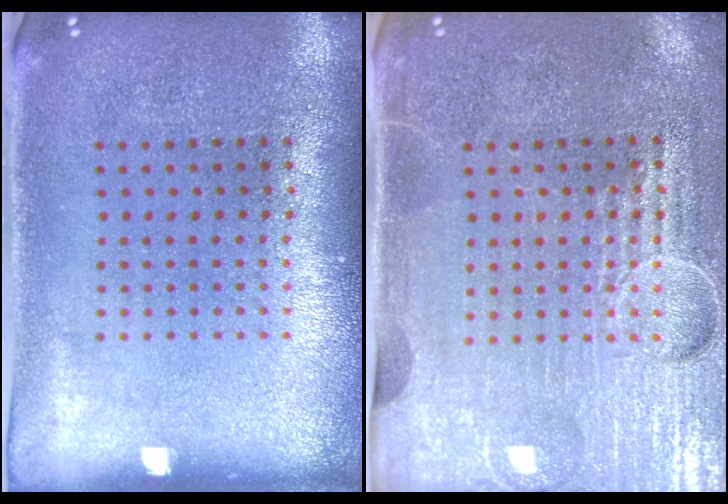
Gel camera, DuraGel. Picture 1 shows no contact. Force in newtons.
{"total": 4.3, "press": 4.1, "slide": 1.4}